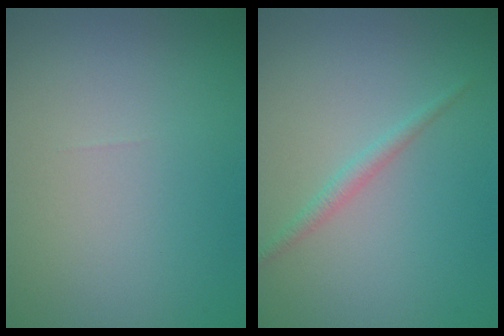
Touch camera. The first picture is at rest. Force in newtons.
{"total": 1.2, "press": 1.2, "slide": 0.0}